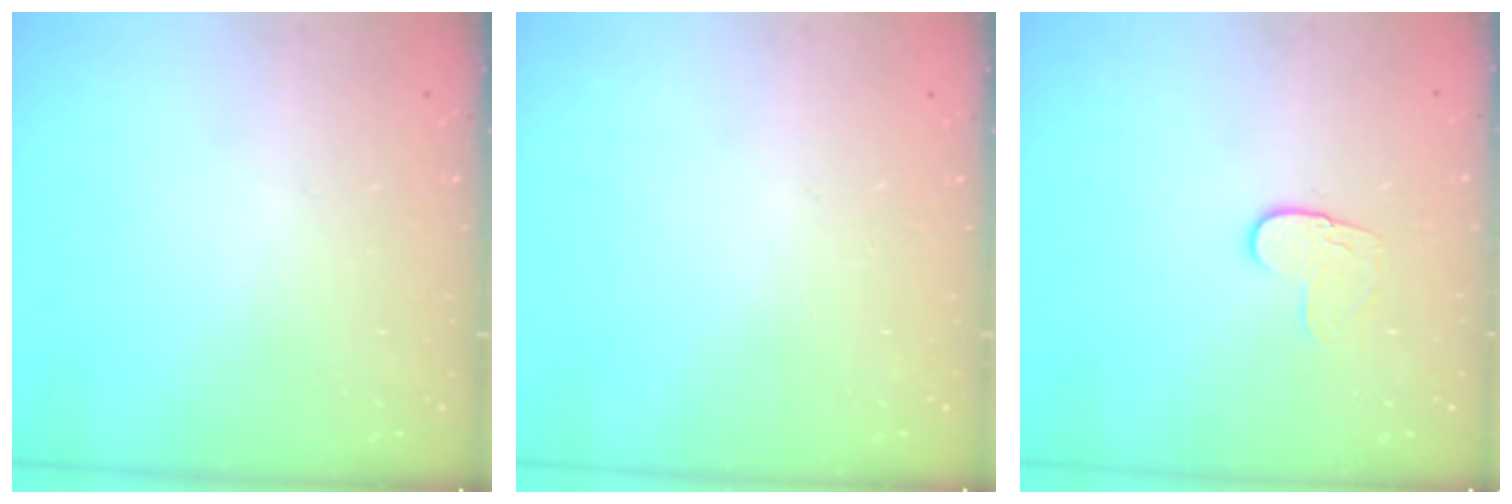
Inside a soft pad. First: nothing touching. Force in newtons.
{"total": 0.0}
{"total": 7.9, "press": 7.8, "slide": 0.6}